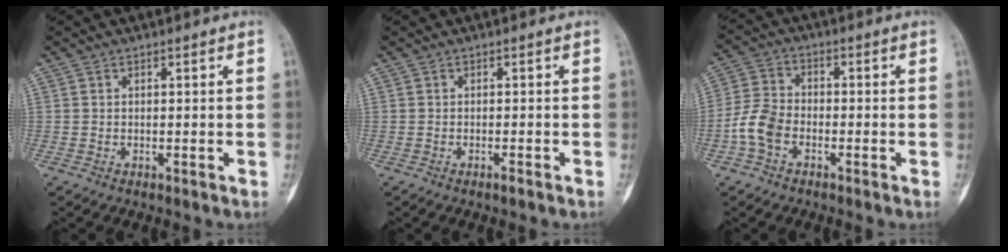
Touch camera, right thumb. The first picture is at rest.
{"total": 0.9, "force": [-0.7, 0.1, 0.6], "torque": [-0.015, 0.001, -0.011]}
{"total": 6.8, "force": [-2.7, 4.4, 4.3], "torque": [-0.087, 0.018, -0.063]}